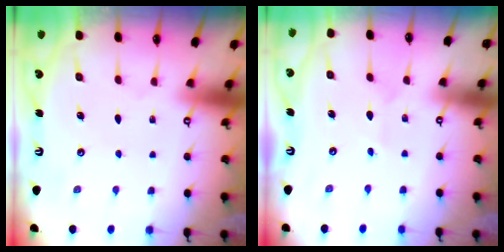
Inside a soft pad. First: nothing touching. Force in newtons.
{"total": 2.8, "press": 2.7, "slide": 0.3}